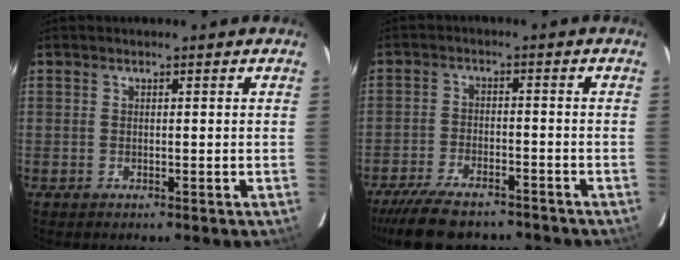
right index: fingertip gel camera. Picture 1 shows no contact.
{"total": 12.9, "force": [-10.8, 4.3, 5.6], "torque": [-0.131, -0.014, -0.170]}